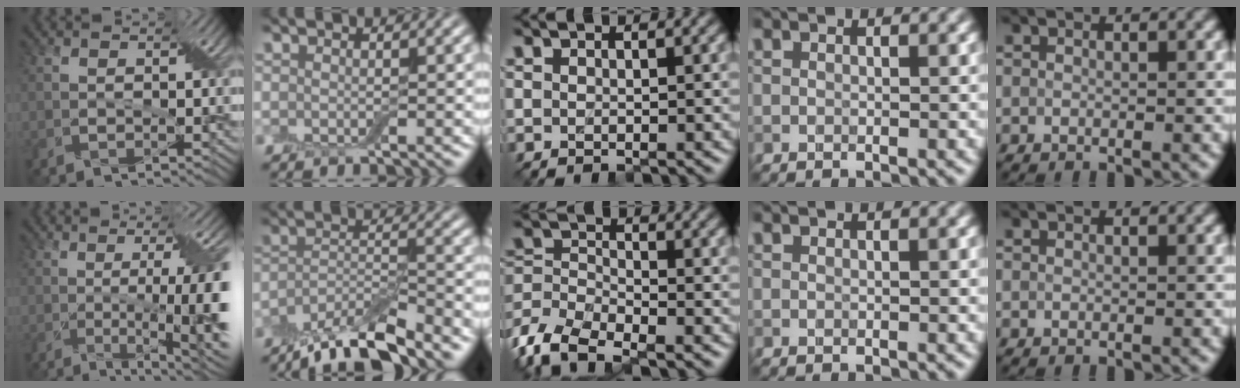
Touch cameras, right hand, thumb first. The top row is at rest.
{"thumb": {"total": 13.7, "force": [-1.4, 3.2, 13.2], "torque": [-0.168, 0.000, -0.012]}, "index": {"total": 7.3, "force": [-5.9, 1.7, 4.0], "torque": [-0.071, -0.008, -0.106]}, "middle": {"total": 5.5, "force": [-3.9, 2.5, 2.9], "torque": [-0.067, 0.002, -0.088]}}